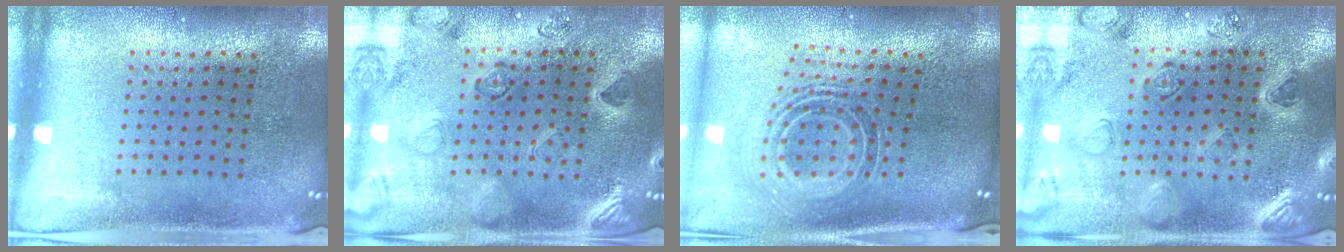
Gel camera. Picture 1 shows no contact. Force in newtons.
{"total": 2.3, "press": 2.1, "slide": 0.8}
{"total": 1.5, "press": 1.2, "slide": 0.9}
{"total": 2.2, "press": 2.2, "slide": 0.2}